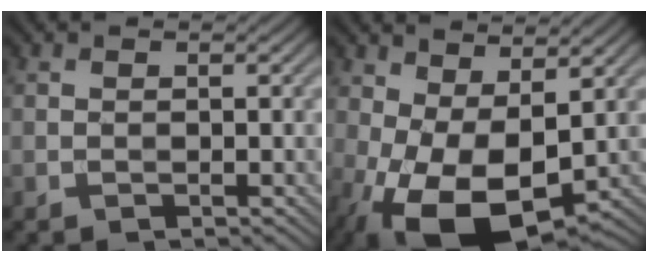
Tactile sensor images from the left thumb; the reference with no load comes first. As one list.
[{"total": 12.7, "force": [-2.4, 6.6, 10.6], "torque": [-0.220, -0.010, -0.037]}]